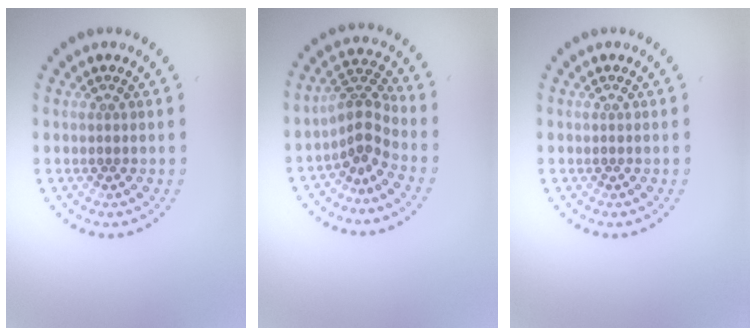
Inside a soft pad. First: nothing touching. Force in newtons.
{"total": 2.9, "press": 2.0, "slide": 2.1}
{"total": 0.0}